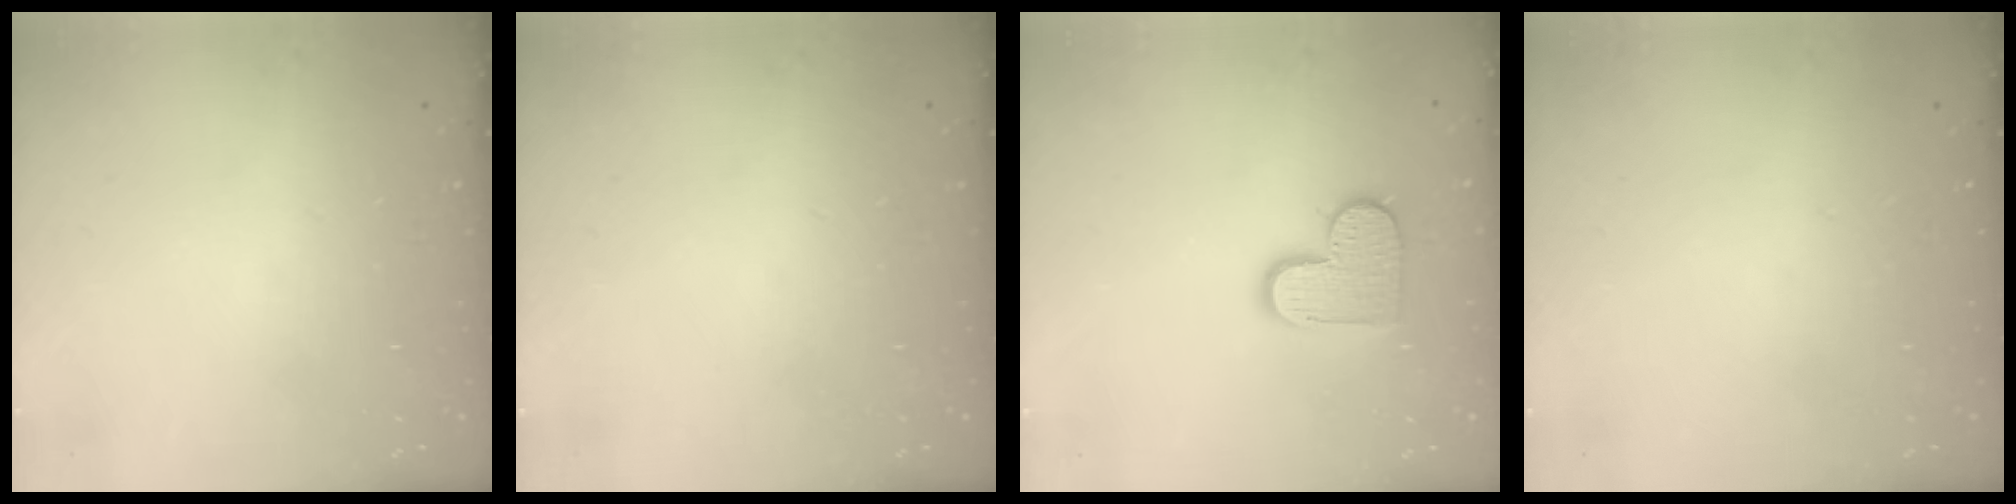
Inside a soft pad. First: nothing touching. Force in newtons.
{"total": 0.0}
{"total": 10.5, "press": 10.5, "slide": 0.5}
{"total": 0.0}